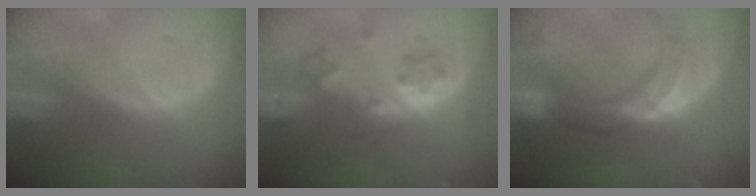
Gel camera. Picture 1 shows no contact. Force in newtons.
{"total": 5.8, "press": 5.4, "slide": 2.0}
{"total": 11.4, "press": 9.6, "slide": 6.0}